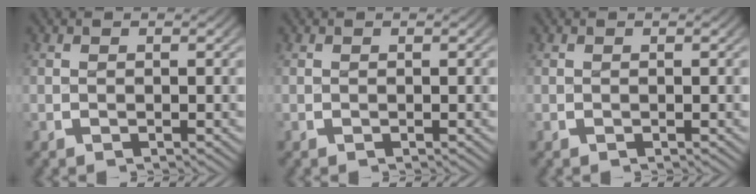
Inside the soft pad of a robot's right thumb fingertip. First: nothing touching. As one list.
[{"total": 0.0}, {"total": 0.0}]